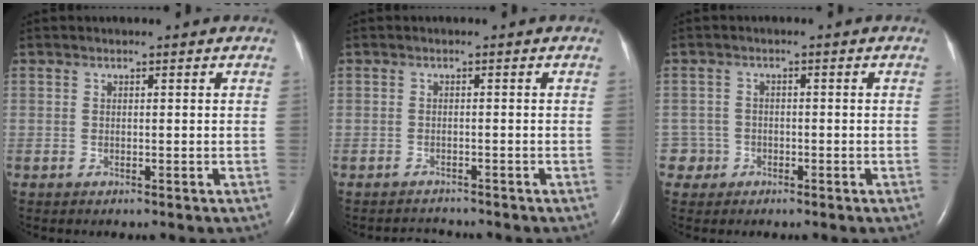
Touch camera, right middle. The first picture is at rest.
{"total": 1.8, "force": [-1.6, 0.3, -0.6], "torque": [0.006, -0.009, -0.026]}
{"total": 2.4, "force": [-1.2, 2.0, -0.7], "torque": [0.018, 0.013, -0.029]}